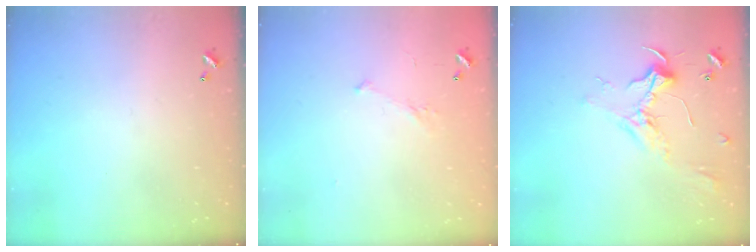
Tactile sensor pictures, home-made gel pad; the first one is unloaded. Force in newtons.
{"total": 4.2, "press": 4.0, "slide": 1.1}
{"total": 2.3, "press": 2.2, "slide": 0.7}